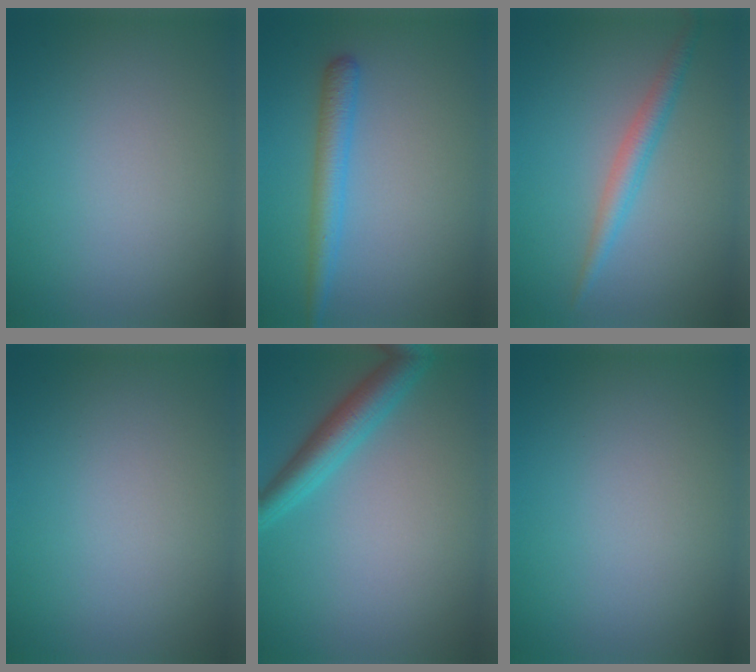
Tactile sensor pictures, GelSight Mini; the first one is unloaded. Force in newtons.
{"total": 3.0, "press": 3.0, "slide": 0.2}
{"total": 2.3, "press": 2.3, "slide": 0.1}
{"total": 0.0}
{"total": 4.1, "press": 4.1, "slide": 0.2}
{"total": 0.0}